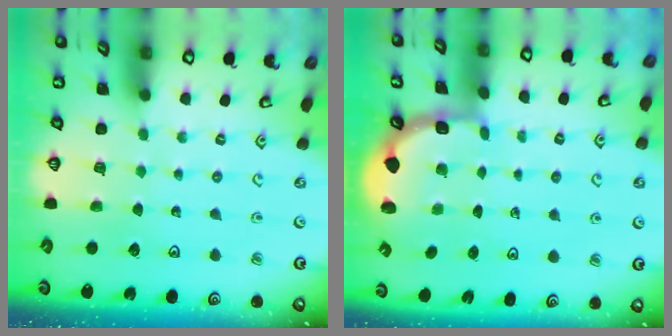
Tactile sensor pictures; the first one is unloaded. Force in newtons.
{"total": 1.8, "press": 1.4, "slide": 1.1}